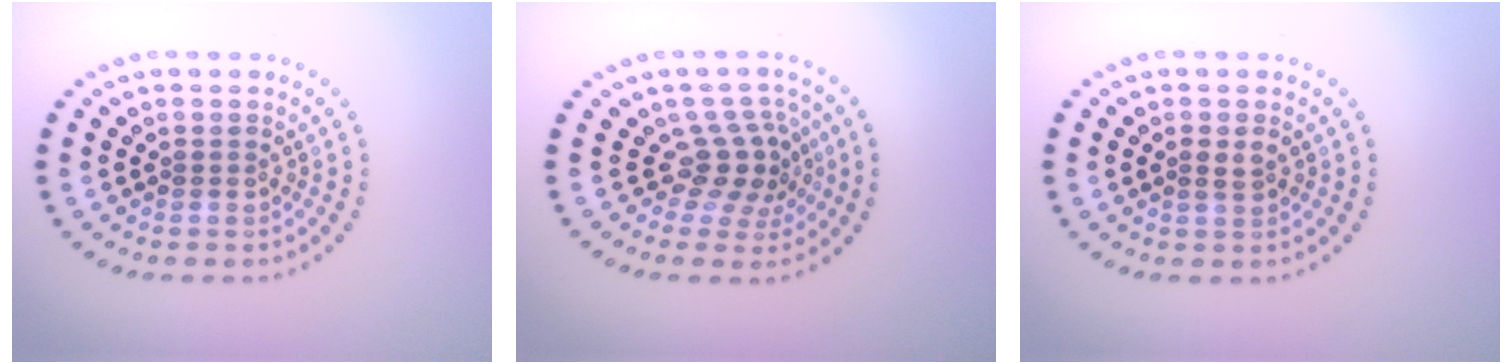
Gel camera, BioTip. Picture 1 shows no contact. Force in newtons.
{"total": 3.5, "press": 2.4, "slide": 2.5}
{"total": 1.0, "press": 1.0, "slide": 0.2}